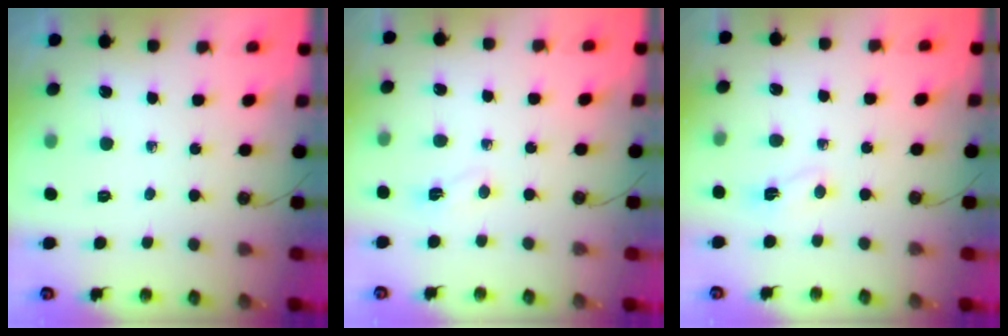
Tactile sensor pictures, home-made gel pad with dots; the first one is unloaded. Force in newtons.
{"total": 2.1, "press": 2.0, "slide": 0.5}
{"total": 2.4, "press": 2.4, "slide": 0.5}